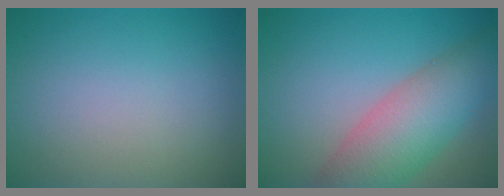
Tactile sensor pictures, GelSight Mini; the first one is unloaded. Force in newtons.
{"total": 7.7, "press": 7.7, "slide": 0.4}